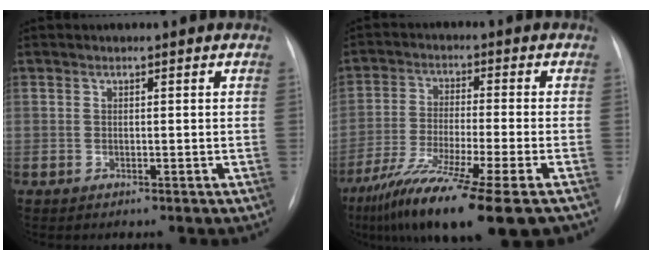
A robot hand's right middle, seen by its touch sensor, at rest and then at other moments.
{"total": 16.7, "force": [-11.1, 0.2, 12.4], "torque": [-0.214, -0.053, -0.190]}